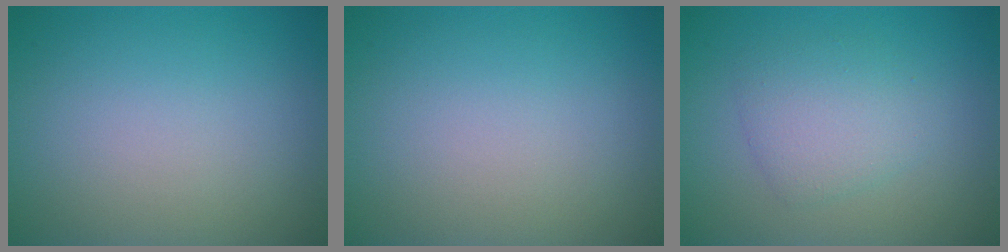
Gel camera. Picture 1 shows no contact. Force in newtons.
{"total": 0.0}
{"total": 2.9, "press": 2.9, "slide": 0.1}